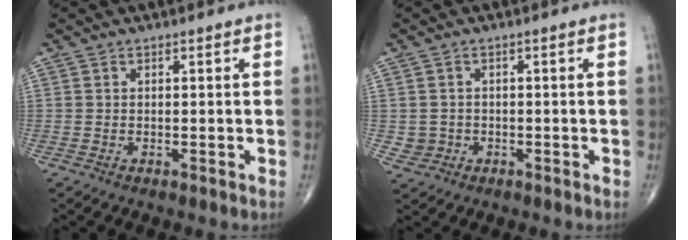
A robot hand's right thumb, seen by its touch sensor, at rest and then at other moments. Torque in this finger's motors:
{"motor_torque": [0.18, -0.02, -0.10, -0.08, -0.01]}